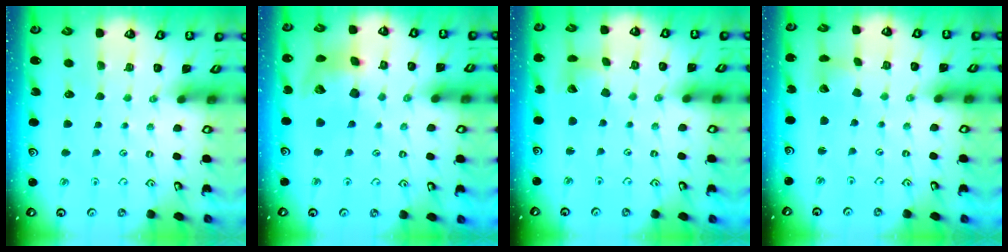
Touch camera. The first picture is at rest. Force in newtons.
{"total": 13.4, "press": 13.3, "slide": 2.0}
{"total": 7.6, "press": 7.5, "slide": 0.9}
{"total": 3.7, "press": 3.7, "slide": 0.5}